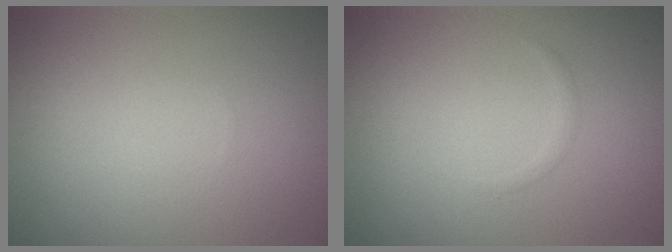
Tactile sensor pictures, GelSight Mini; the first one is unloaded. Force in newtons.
{"total": 0.5, "press": 0.5, "slide": 0.0}